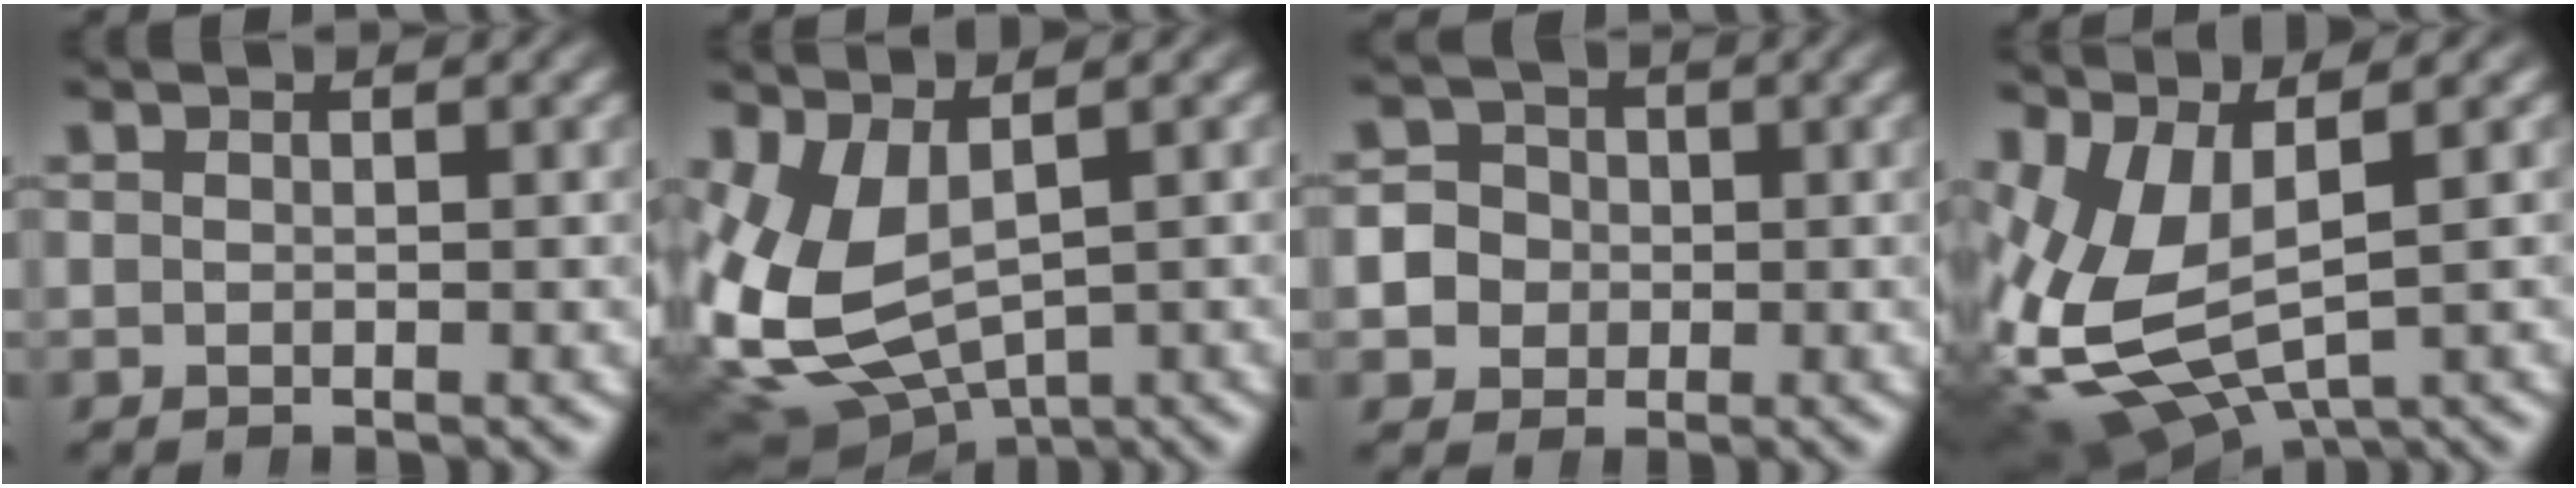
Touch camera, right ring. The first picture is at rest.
{"total": 11.3, "force": [-0.6, 9.3, 6.3], "torque": [-0.187, -0.051, 0.010]}
{"total": 7.1, "force": [-0.6, 6.7, 2.2], "torque": [-0.071, -0.024, -0.011]}
{"total": 10.5, "force": [-0.3, 8.3, 6.5], "torque": [-0.200, -0.053, 0.017]}